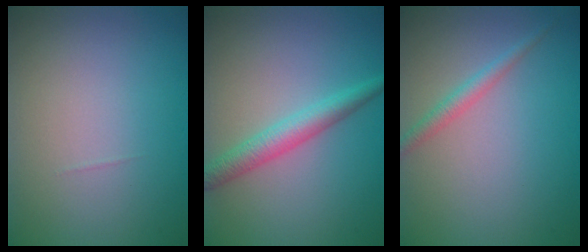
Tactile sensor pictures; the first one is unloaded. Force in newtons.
{"total": 2.9, "press": 2.9, "slide": 0.0}
{"total": 1.6, "press": 1.6, "slide": 0.0}